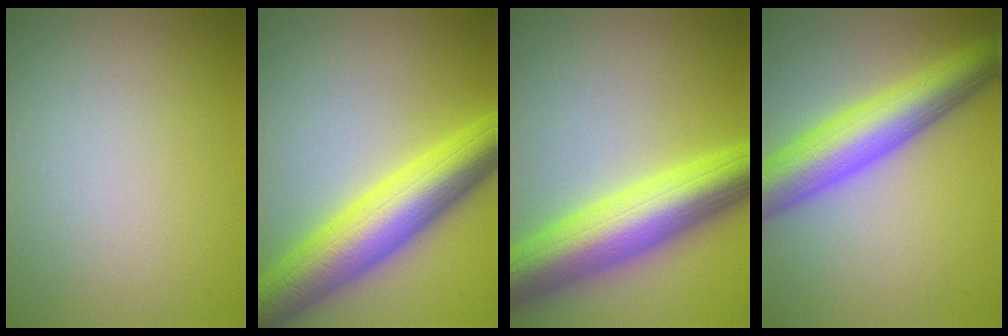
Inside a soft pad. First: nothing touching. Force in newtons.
{"total": 9.4, "press": 9.4, "slide": 0.1}
{"total": 10.0, "press": 10.0, "slide": 0.4}
{"total": 8.2, "press": 8.2, "slide": 0.3}